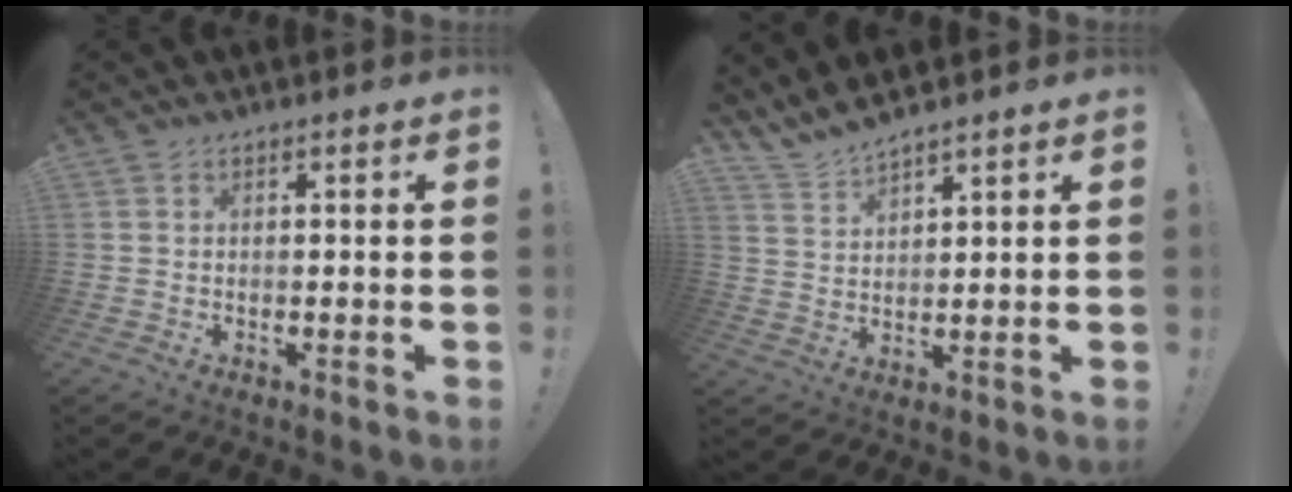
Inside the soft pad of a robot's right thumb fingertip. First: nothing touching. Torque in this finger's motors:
{"motor_torque": [-0.80, 0.96, 0.64, 0.67, 0.02]}